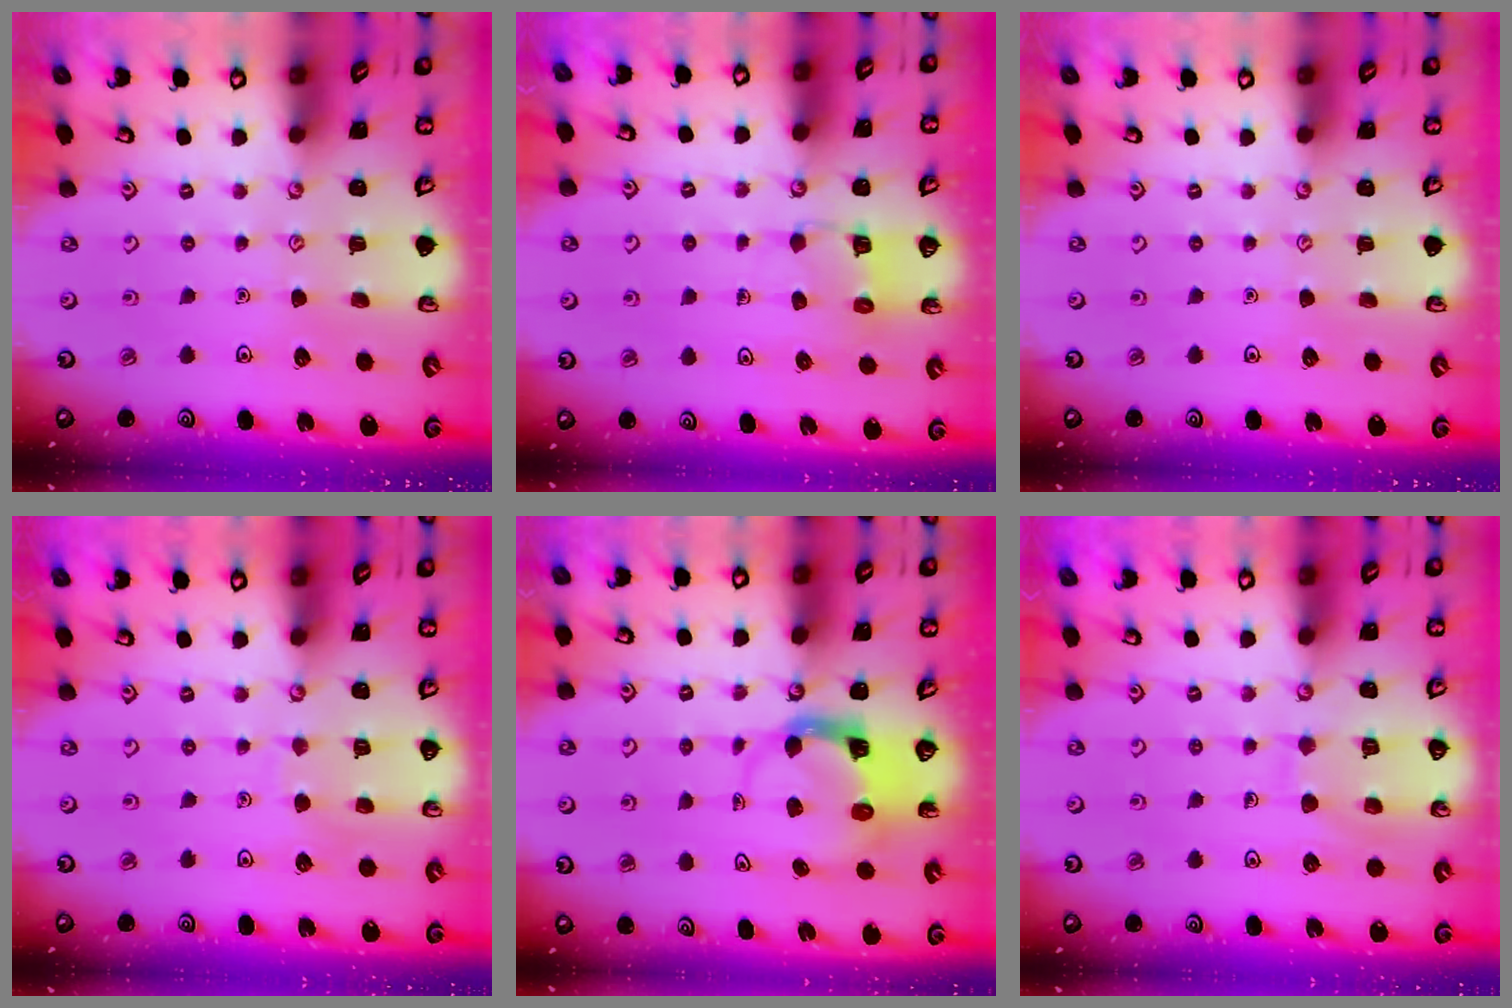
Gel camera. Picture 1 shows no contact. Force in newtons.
{"total": 6.2, "press": 6.2, "slide": 0.3}
{"total": 0.0}
{"total": 3.3, "press": 3.3, "slide": 0.3}
{"total": 4.0, "press": 4.0, "slide": 0.5}
{"total": 7.9, "press": 7.9, "slide": 0.6}